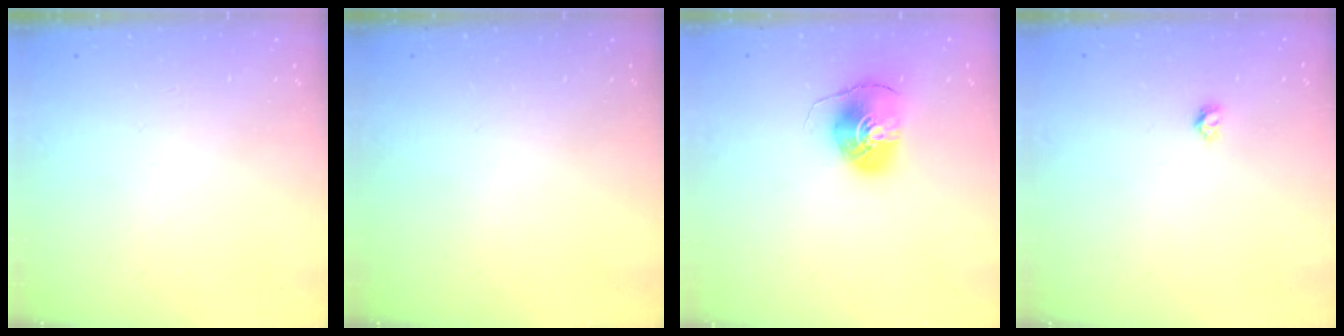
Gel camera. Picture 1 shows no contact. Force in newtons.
{"total": 0.0}
{"total": 7.7, "press": 7.7, "slide": 0.7}
{"total": 3.7, "press": 3.6, "slide": 0.4}